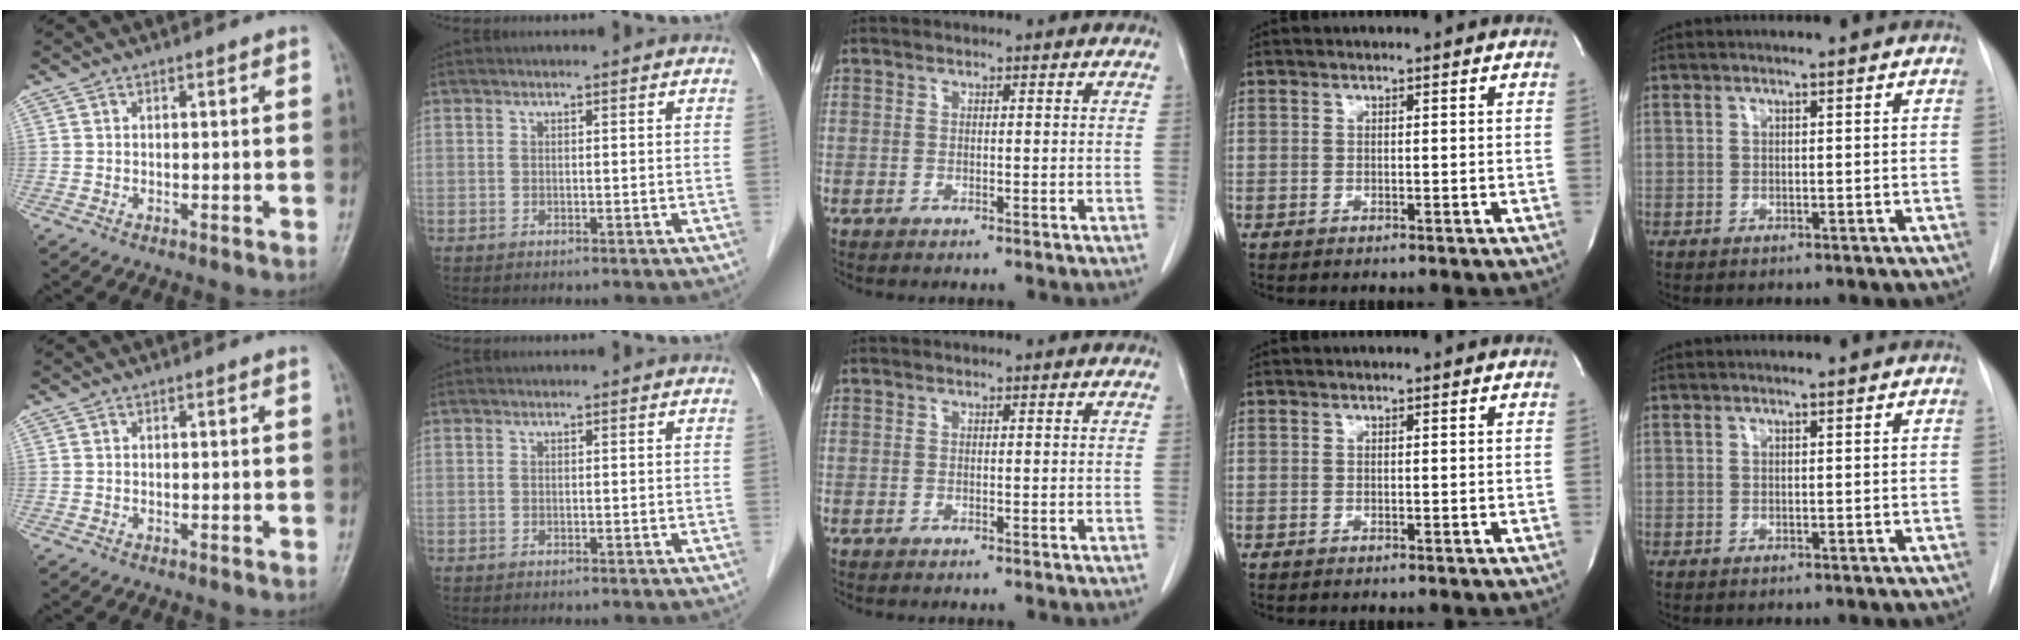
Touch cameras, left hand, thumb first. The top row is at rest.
{}